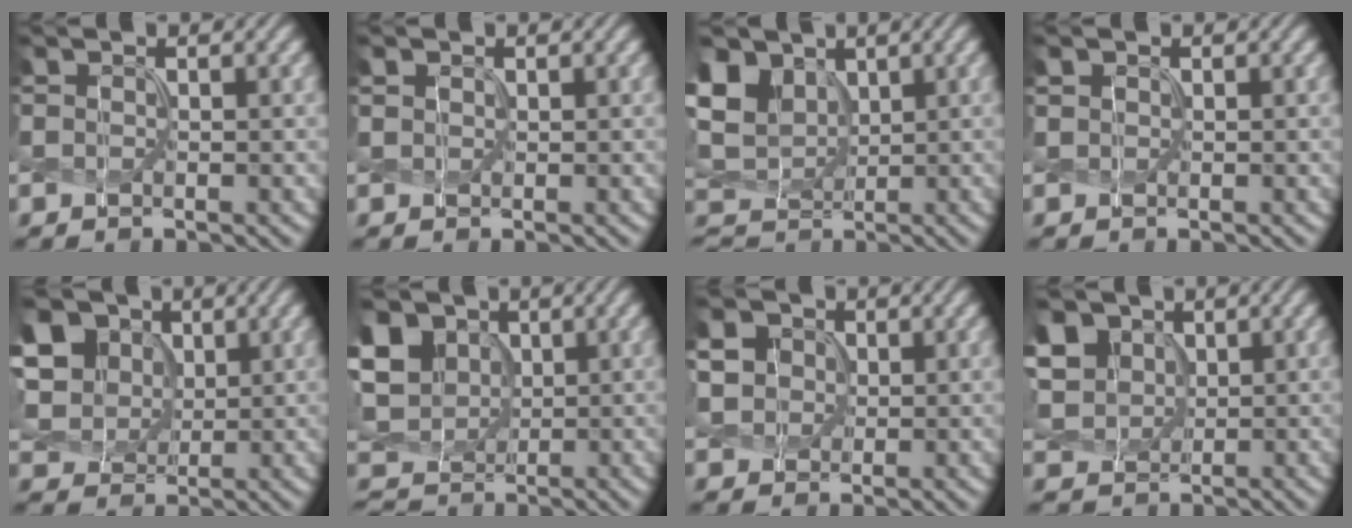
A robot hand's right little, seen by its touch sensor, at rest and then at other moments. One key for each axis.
{"total": 0.7, "fx": 0.4, "fy": 0.5, "fz": 0.1, "tx": -0.004, "ty": 0.001, "tz": 0.010}
{"total": 7.0, "fx": 2.2, "fy": 5.4, "fz": 3.8, "tx": -0.122, "ty": 0.018, "tz": 0.045}
{"total": 0.6, "fx": 0.3, "fy": 0.5, "fz": 0.1, "tx": -0.002, "ty": 0.002, "tz": 0.007}
{"total": 12.2, "fx": 4.6, "fy": 9.5, "fz": 6.0, "tx": -0.156, "ty": 0.025, "tz": 0.083}
{"total": 9.2, "fx": 2.3, "fy": 7.4, "fz": 4.9, "tx": -0.124, "ty": 0.024, "tz": 0.024}
{"total": 5.2, "fx": 1.8, "fy": 4.3, "fz": 2.3, "tx": -0.083, "ty": 0.018, "tz": 0.028}
{"total": 8.5, "fx": 2.8, "fy": 6.7, "fz": 4.4, "tx": -0.113, "ty": 0.021, "tz": 0.045}